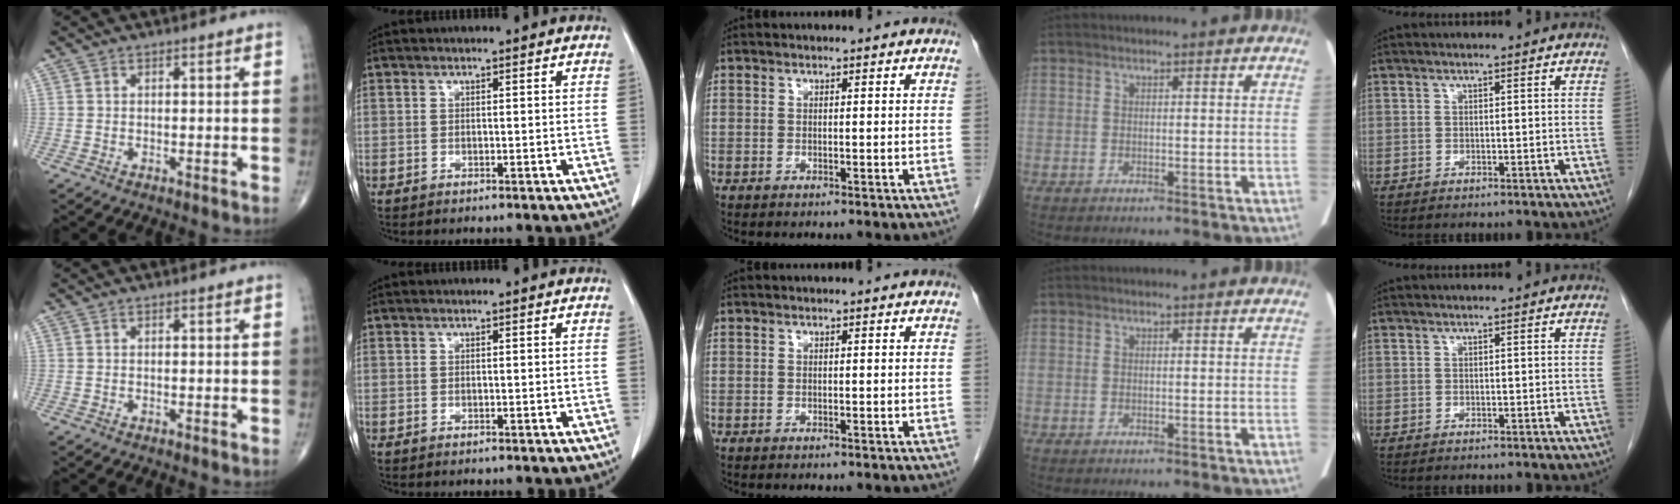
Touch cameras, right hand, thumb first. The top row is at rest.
{}